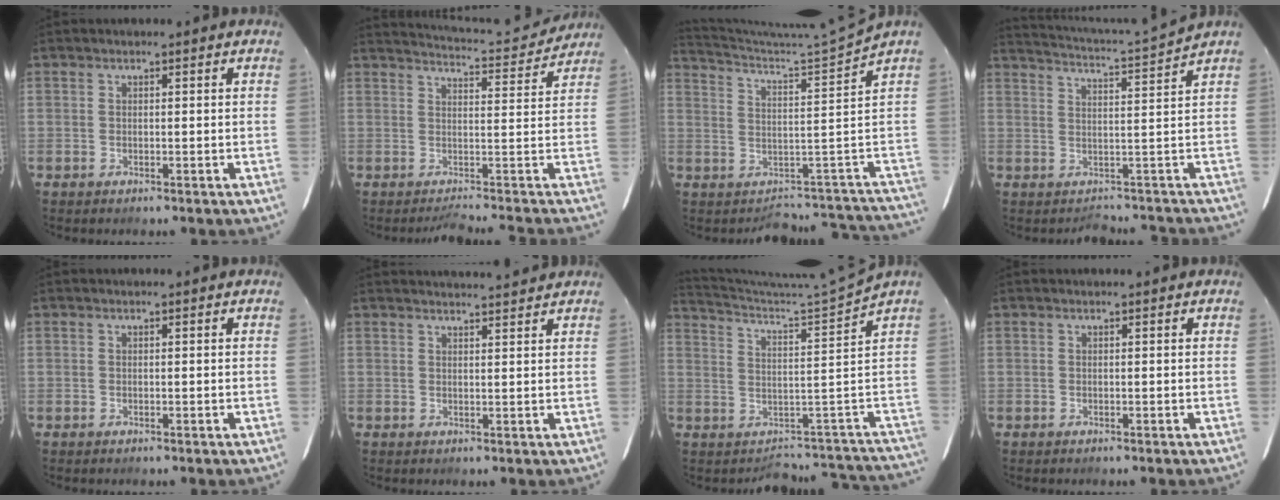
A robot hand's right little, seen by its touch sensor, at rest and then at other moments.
{"total": 9.9, "force": [8.6, -0.7, 4.9], "torque": [-0.114, 0.025, 0.107]}
{"total": 8.2, "force": [-1.0, -3.1, 7.5], "torque": [-0.091, 0.022, 0.008]}
{"total": 6.3, "force": [4.4, -1.5, 4.3], "torque": [-0.108, 0.004, 0.071]}
{"total": 0.0}
{"total": 7.8, "force": [7.6, -0.1, 1.8], "torque": [-0.024, 0.016, 0.091]}
{"total": 8.1, "force": [-0.8, -3.1, 7.5], "torque": [-0.091, 0.019, 0.011]}
{"total": 0.0}